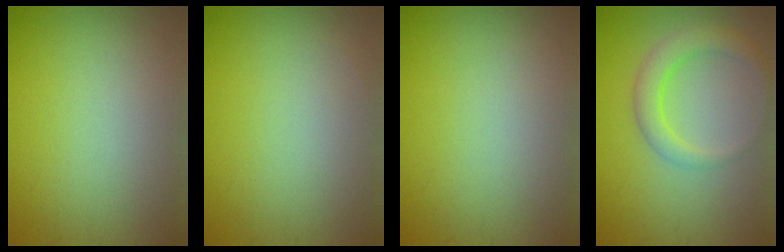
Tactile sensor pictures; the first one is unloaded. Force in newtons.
{"total": 0.0}
{"total": 0.0}
{"total": 3.2, "press": 3.2, "slide": 0.2}